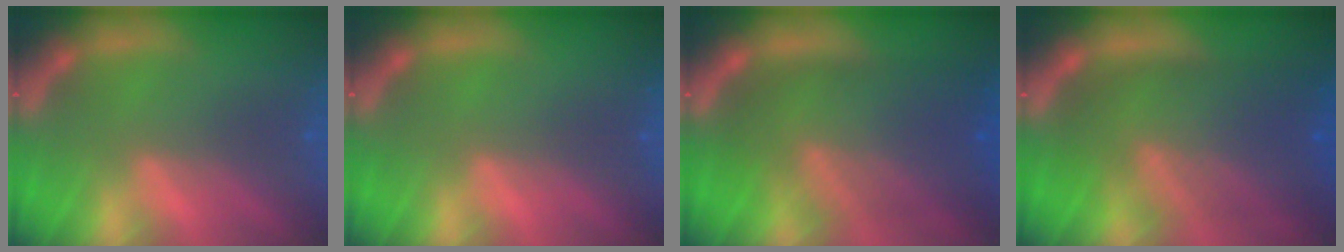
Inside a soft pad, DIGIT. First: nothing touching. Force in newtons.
{"total": 0.0}
{"total": 10.0}
{"total": 10.0}